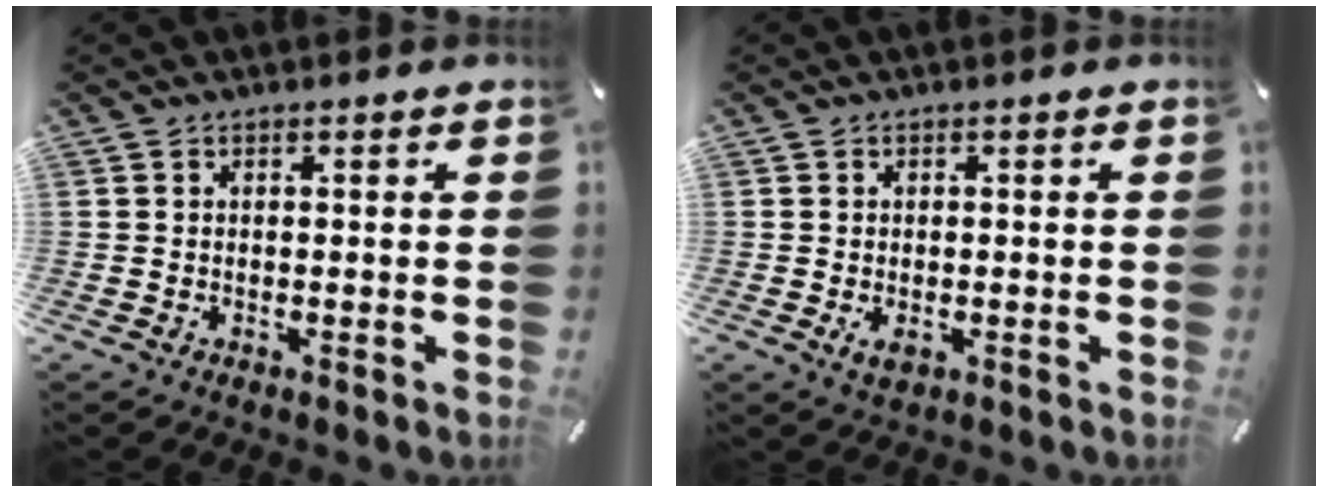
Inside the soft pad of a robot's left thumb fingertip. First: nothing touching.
{"total": 2.2, "force": [-0.5, 1.4, 1.7], "torque": [-0.028, -0.005, -0.011]}